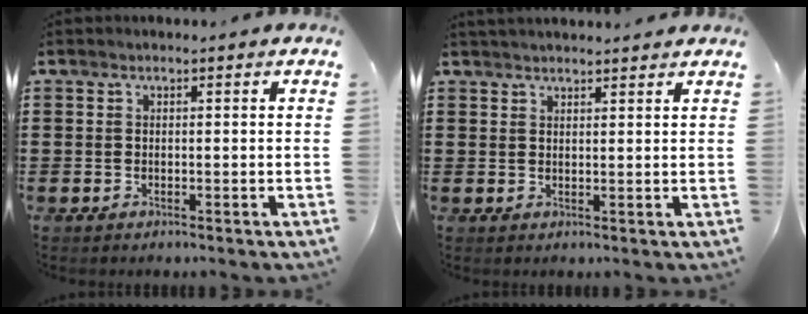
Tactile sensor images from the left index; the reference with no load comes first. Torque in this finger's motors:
{"motor_torque": [2.08, -0.05, 0.03, 0.01]}